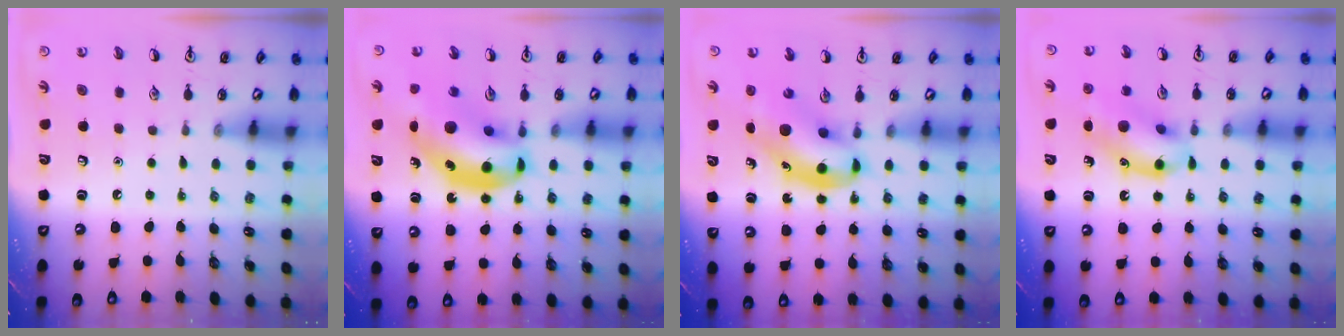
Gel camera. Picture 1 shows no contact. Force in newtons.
{"total": 16.9, "press": 16.1, "slide": 5.0}
{"total": 8.9, "press": 8.5, "slide": 2.6}
{"total": 13.8, "press": 13.4, "slide": 3.2}